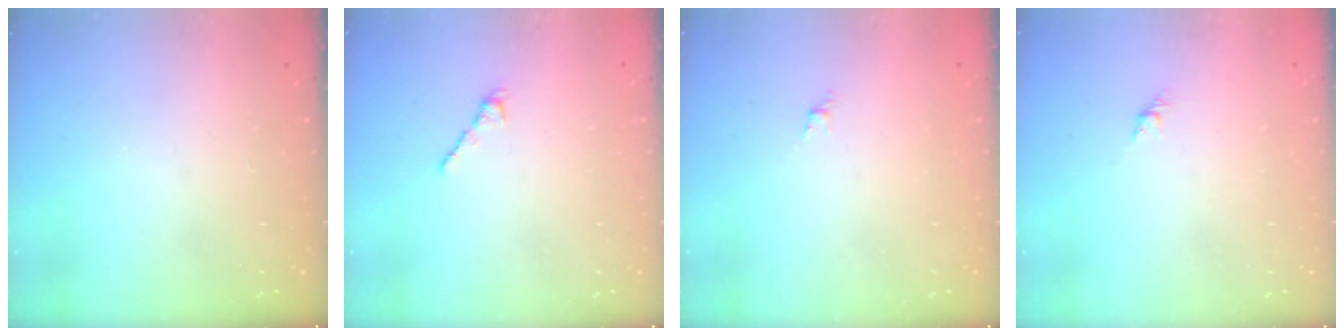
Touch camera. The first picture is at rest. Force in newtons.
{"total": 2.2, "press": 2.2, "slide": 0.4}
{"total": 1.1, "press": 1.0, "slide": 0.5}
{"total": 3.0, "press": 2.9, "slide": 0.7}